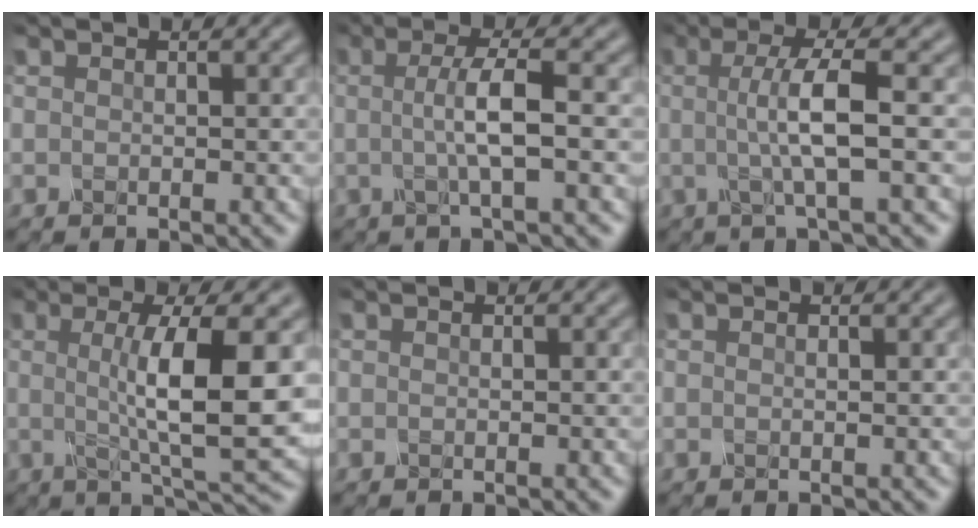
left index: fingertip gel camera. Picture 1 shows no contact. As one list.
[{"total": 3.9, "force": [-0.1, 0.7, 3.8], "torque": [-0.065, -0.001, -0.005]}, {"total": 4.7, "force": [0.0, 0.9, 4.6], "torque": [-0.078, 0.001, -0.004]}, {"total": 8.7, "force": [0.5, 1.7, 8.5], "torque": [-0.119, -0.006, 0.011]}, {"total": 0.0}, {"total": 0.0}]